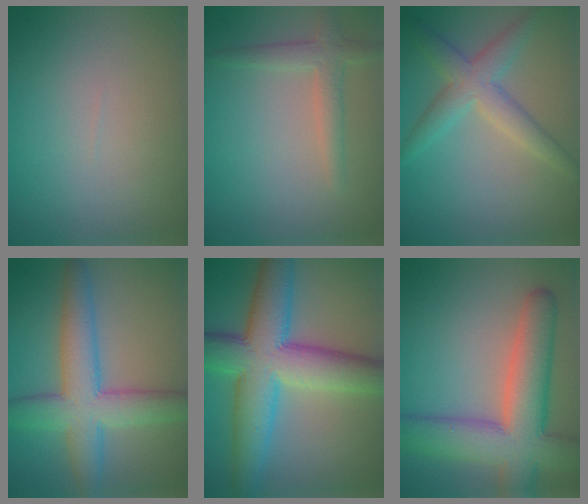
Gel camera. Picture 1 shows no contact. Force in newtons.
{"total": 2.3, "press": 2.3, "slide": 0.2}
{"total": 3.8, "press": 3.8, "slide": 0.1}
{"total": 6.8, "press": 6.8, "slide": 0.2}
{"total": 10.6, "press": 10.6, "slide": 0.2}
{"total": 9.3, "press": 9.2, "slide": 0.4}